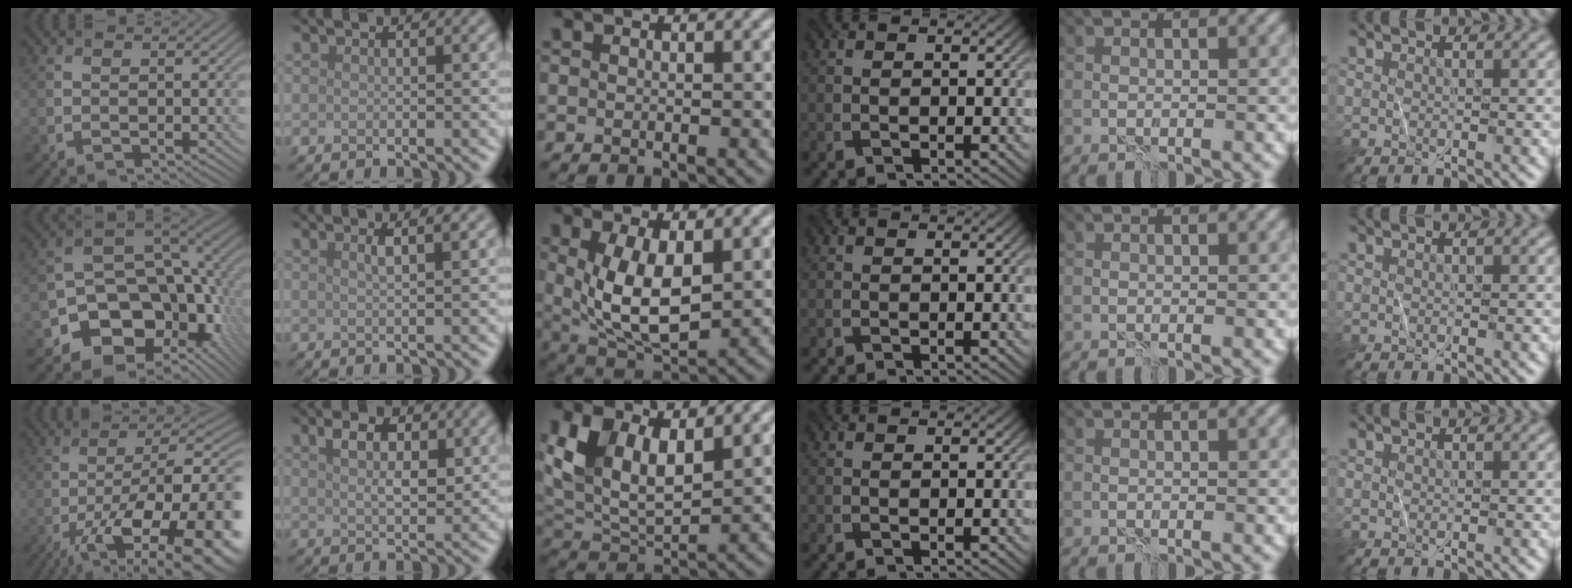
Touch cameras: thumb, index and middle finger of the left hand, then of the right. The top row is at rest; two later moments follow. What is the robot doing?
{"motion": "wrap", "object": "plastic wrap"}